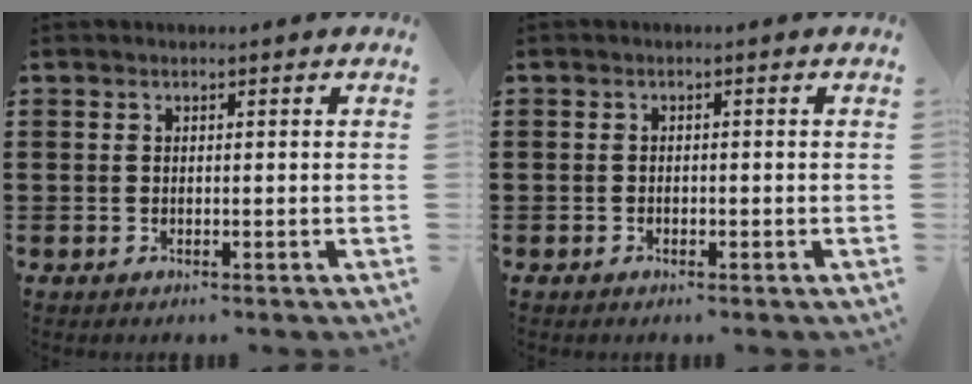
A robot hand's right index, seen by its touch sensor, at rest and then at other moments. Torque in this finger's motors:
{"motor_torque": [-0.10, 0.79, 0.00, 0.00]}